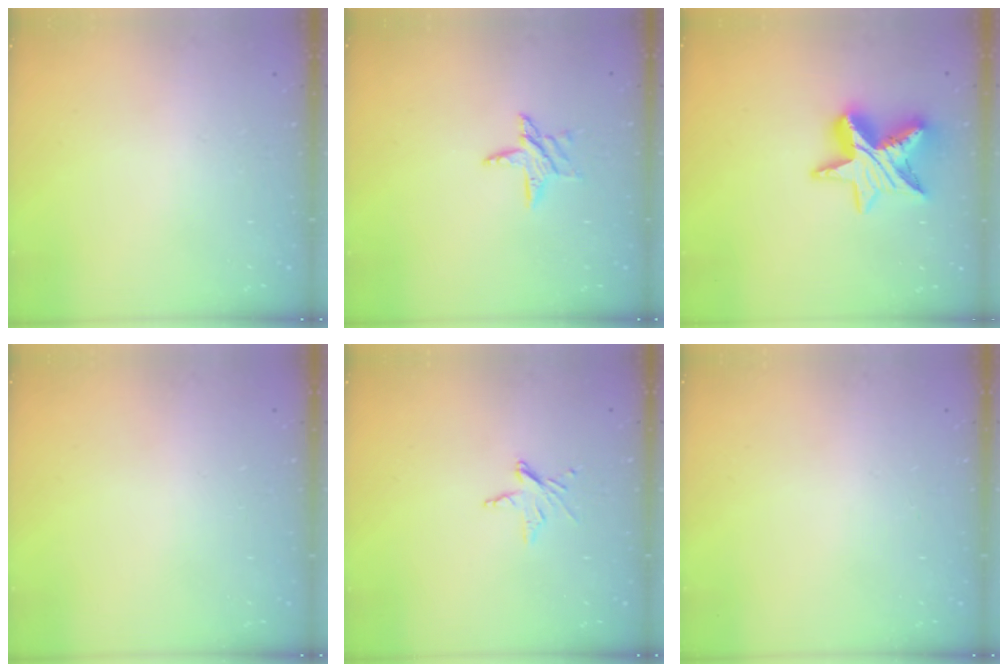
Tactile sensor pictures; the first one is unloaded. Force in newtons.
{"total": 7.4, "press": 7.4, "slide": 0.5}
{"total": 14.0, "press": 13.9, "slide": 1.1}
{"total": 0.0}
{"total": 5.4, "press": 5.4, "slide": 0.2}
{"total": 0.0}